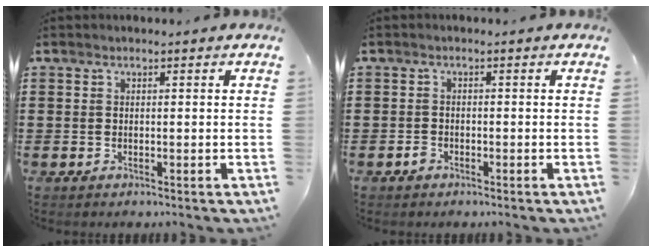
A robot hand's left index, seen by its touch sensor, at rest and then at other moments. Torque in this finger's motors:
{"motor_torque": [-0.04, 0.22, -0.01, 0.00]}